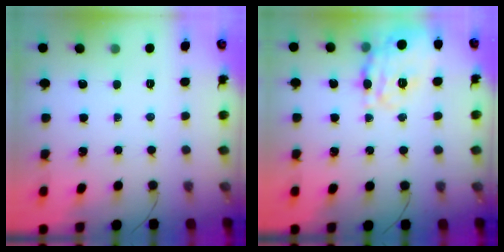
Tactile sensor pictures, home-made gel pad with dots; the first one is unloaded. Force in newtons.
{"total": 16.9, "press": 16.9, "slide": 1.3}